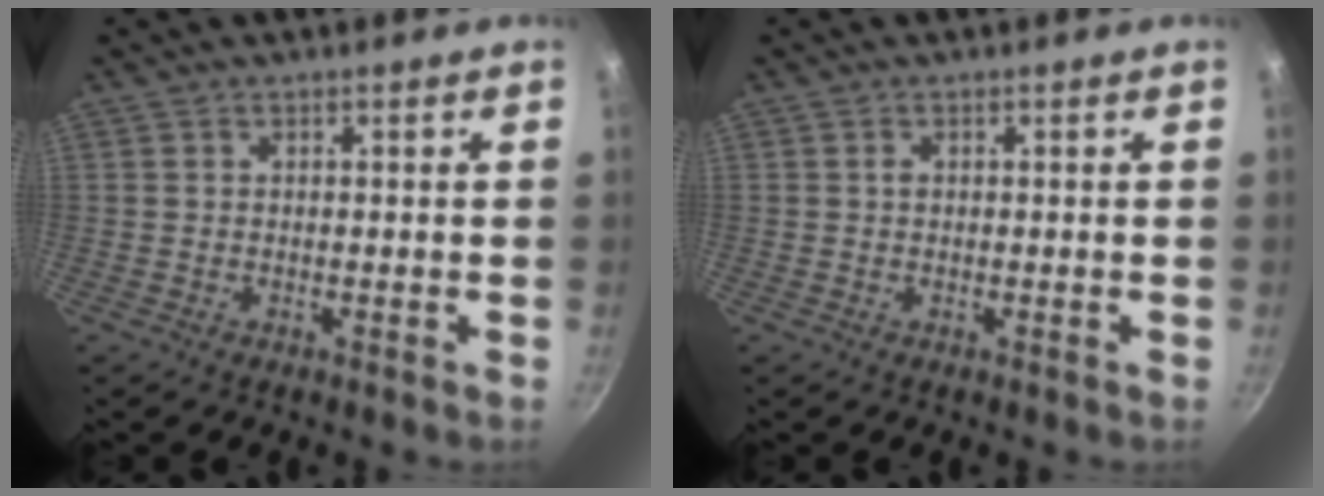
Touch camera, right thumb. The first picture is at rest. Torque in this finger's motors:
{"motor_torque": [0.56, 0.44, 0.54, 0.29, -0.04]}